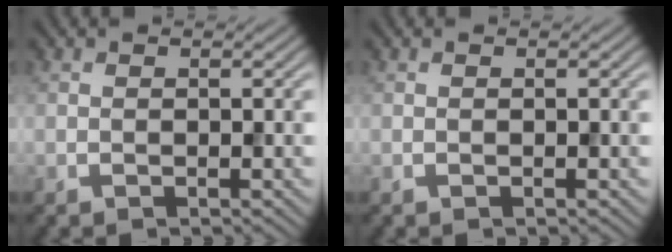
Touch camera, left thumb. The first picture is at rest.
{"total": 0.0}